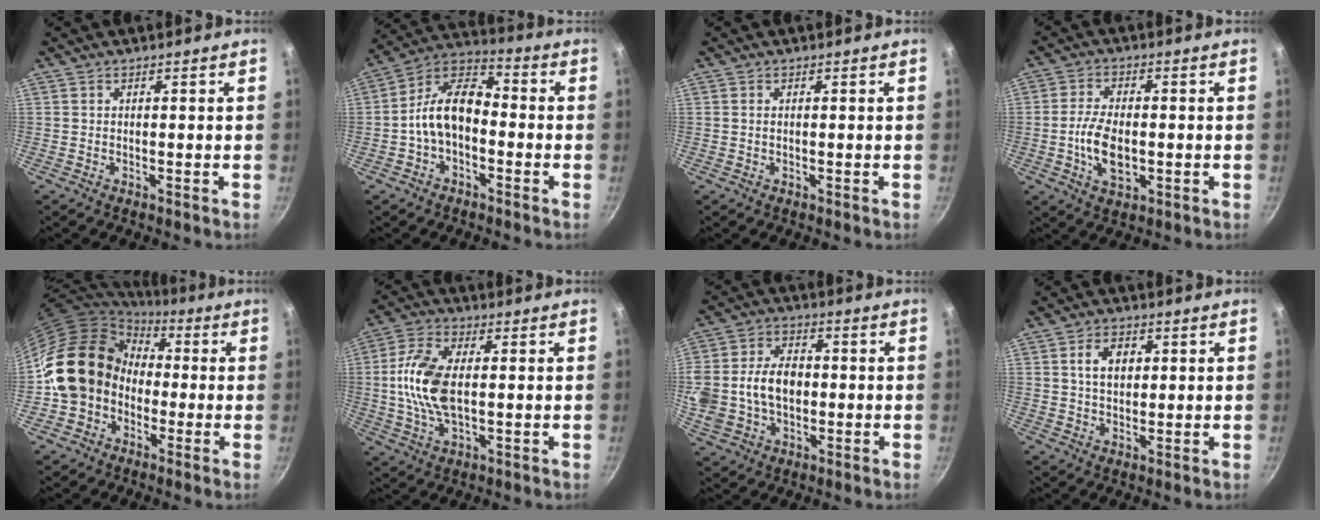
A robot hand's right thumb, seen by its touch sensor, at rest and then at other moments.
{"total": 11.9, "force": [-2.1, 7.5, 9.0], "torque": [-0.141, 0.051, -0.056]}
{"total": 0.6, "force": [0.1, 0.4, 0.5], "torque": [-0.008, 0.002, 0.003]}
{"total": 8.5, "force": [-1.3, 4.6, 7.0], "torque": [-0.132, 0.008, -0.025]}
{"total": 16.8, "force": [-1.7, 14.3, 8.8], "torque": [-0.125, 0.055, -0.038]}
{"total": 11.9, "force": [0.5, 6.1, 10.1], "torque": [-0.204, 0.011, 0.003]}
{"total": 16.3, "force": [-0.2, 12.1, 10.9], "torque": [-0.215, 0.026, -0.002]}
{"total": 5.8, "force": [1.5, 4.0, 4.0], "torque": [-0.050, 0.000, 0.025]}